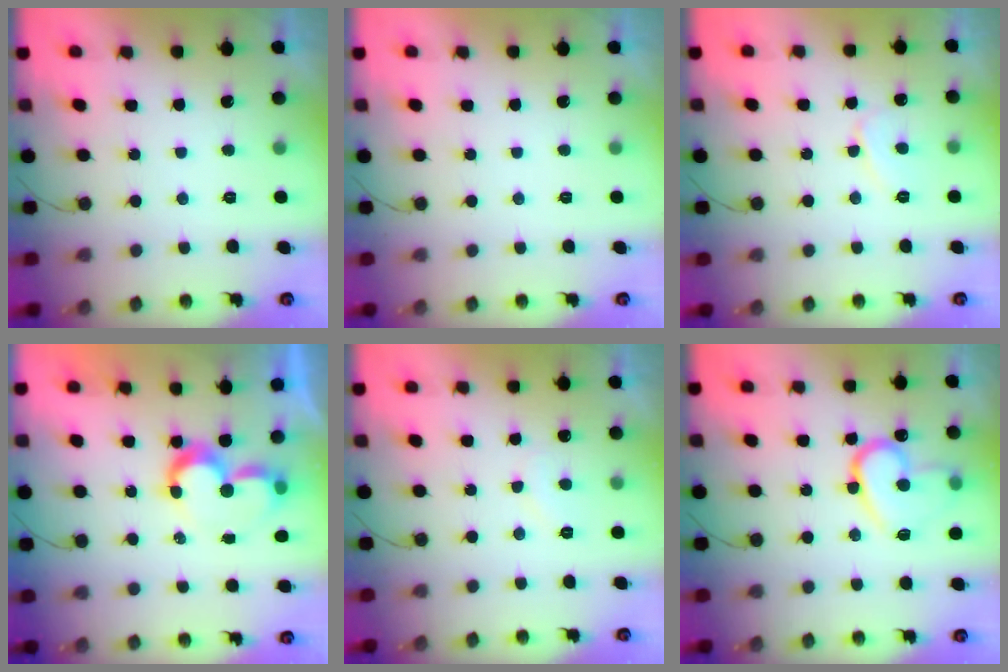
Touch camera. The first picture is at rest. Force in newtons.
{"total": 0.0}
{"total": 5.6, "press": 5.5, "slide": 0.8}
{"total": 9.0, "press": 9.0, "slide": 0.3}
{"total": 5.3, "press": 5.3, "slide": 0.4}
{"total": 14.9, "press": 14.9, "slide": 1.0}